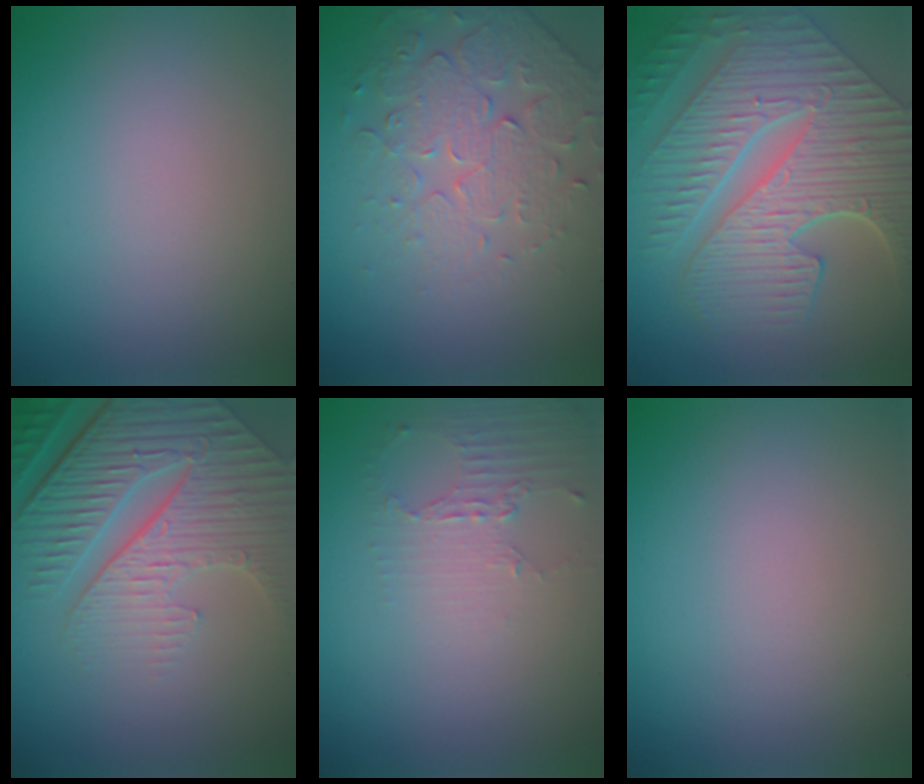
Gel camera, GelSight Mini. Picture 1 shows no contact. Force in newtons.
{"total": 4.8, "press": 3.7, "slide": 3.0}
{"total": 9.7, "press": 7.6, "slide": 6.1}
{"total": 8.8, "press": 6.2, "slide": 6.3}
{"total": 2.3, "press": 1.6, "slide": 1.6}
{"total": 0.0}